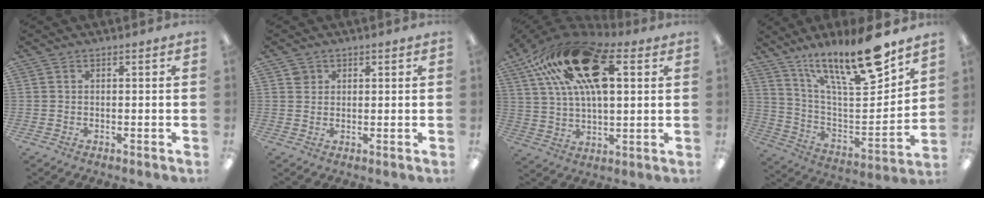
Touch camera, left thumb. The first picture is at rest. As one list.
[{"total": 1.8, "force": [1.0, 1.4, 0.3], "torque": [0.008, -0.005, 0.016]}, {"total": 26.3, "force": [11.4, 13.1, 19.7], "torque": [-0.352, -0.025, 0.196]}, {"total": 21.9, "force": [16.4, 5.1, 13.6], "torque": [-0.218, -0.112, 0.269]}]